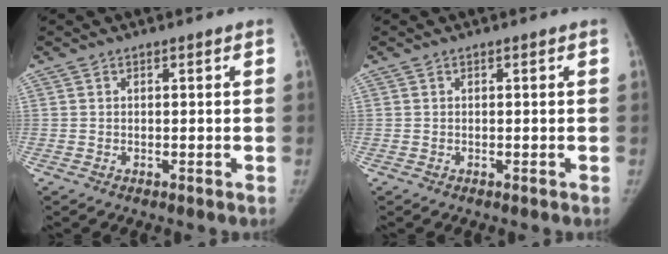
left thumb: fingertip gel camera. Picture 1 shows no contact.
{"total": 0.0}